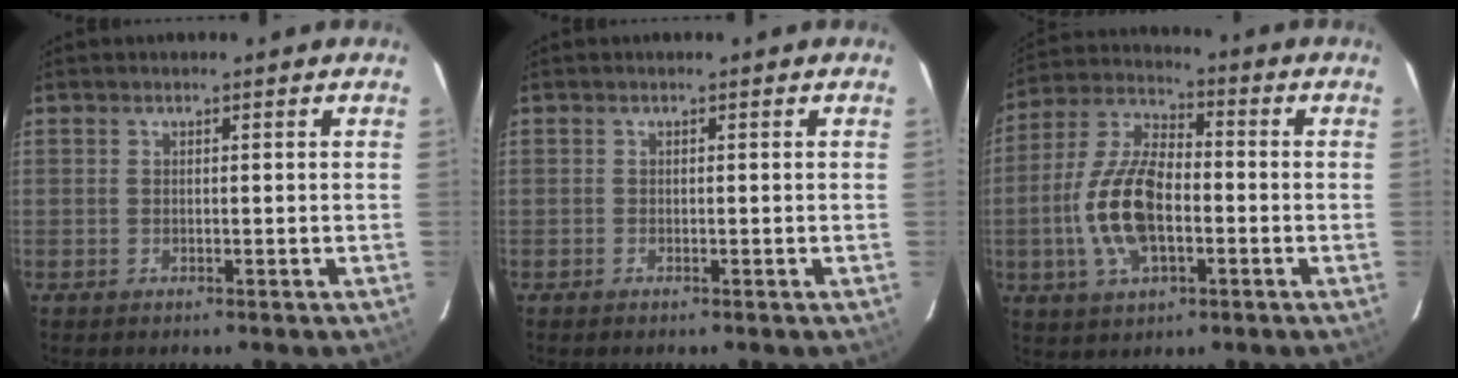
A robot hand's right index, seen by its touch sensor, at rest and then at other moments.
{"total": 0.0}
{"total": 14.2, "force": [-3.1, 6.7, 12.1], "torque": [-0.260, 0.005, -0.059]}